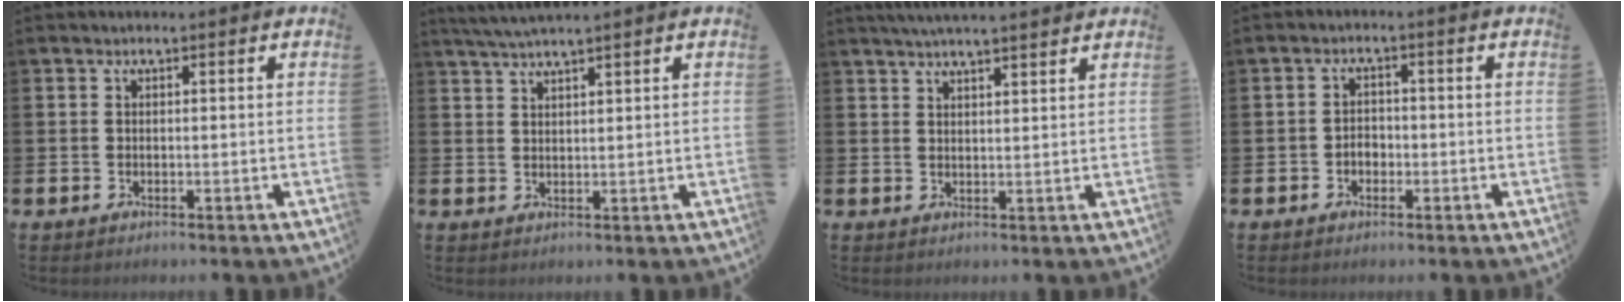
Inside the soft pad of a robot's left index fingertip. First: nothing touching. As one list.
[{"total": 2.9, "force": [2.7, -0.4, 1.0], "torque": [-0.031, -0.003, 0.052]}, {"total": 3.8, "force": [3.7, -0.2, 1.0], "torque": [-0.026, -0.010, 0.066]}, {"total": 2.0, "force": [-0.8, 1.6, 1.0], "torque": [-0.019, 0.005, -0.018]}]